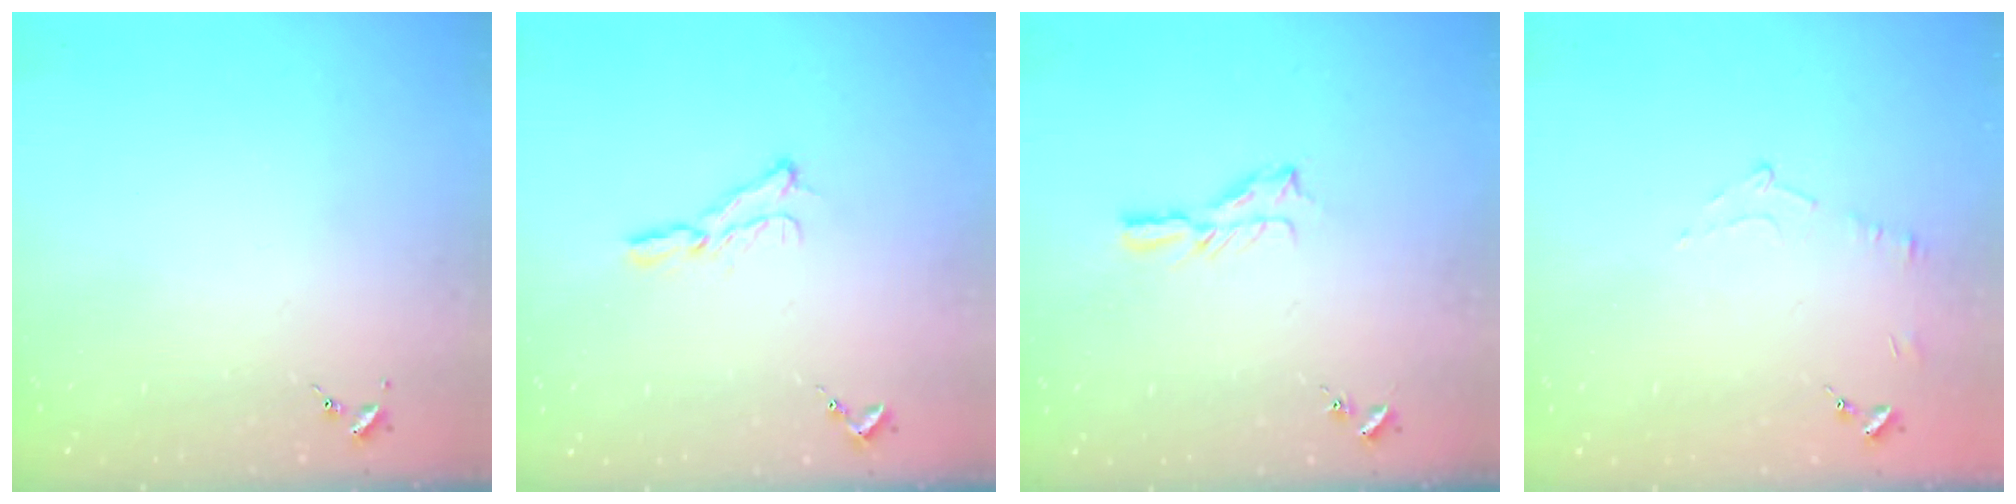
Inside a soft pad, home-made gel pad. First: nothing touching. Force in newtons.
{"total": 6.9, "press": 6.9, "slide": 0.3}
{"total": 4.7, "press": 4.7, "slide": 0.5}
{"total": 5.4, "press": 5.4, "slide": 0.7}